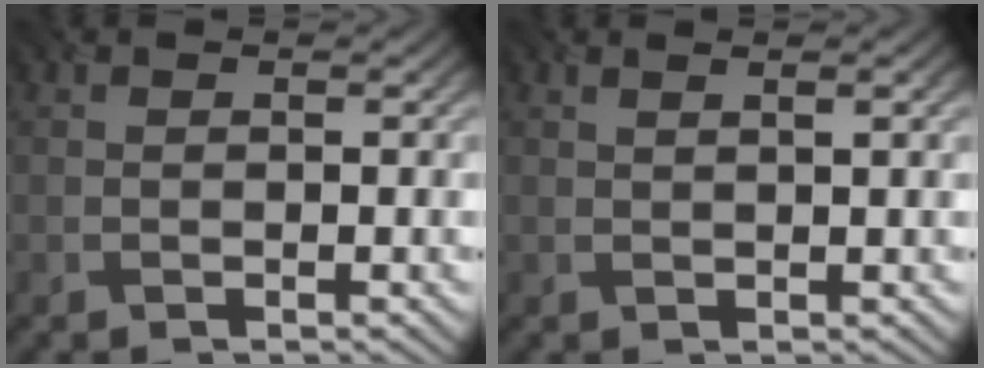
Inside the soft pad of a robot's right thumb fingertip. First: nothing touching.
{"total": 1.7, "force": [0.9, 0.2, 1.5], "torque": [-0.021, 0.007, 0.011]}